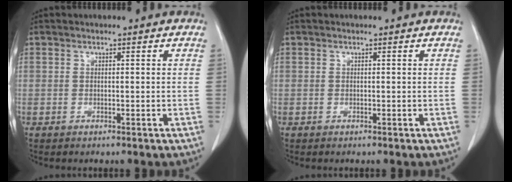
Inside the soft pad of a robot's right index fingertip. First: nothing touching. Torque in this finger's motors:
{"motor_torque": [0.00, 0.00, 0.00, 0.00]}